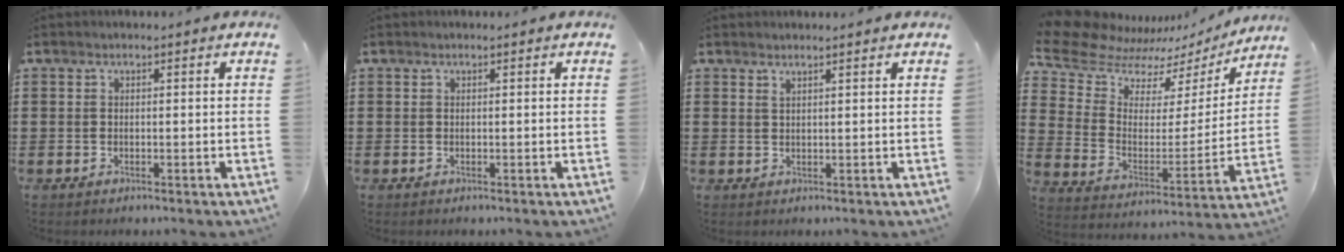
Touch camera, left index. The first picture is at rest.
{"total": 0.0}
{"total": 1.6, "force": [1.4, 0.1, 0.6], "torque": [-0.015, 0.001, 0.027]}
{"total": 9.7, "force": [8.0, 4.5, 3.3], "torque": [-0.107, -0.044, 0.143]}